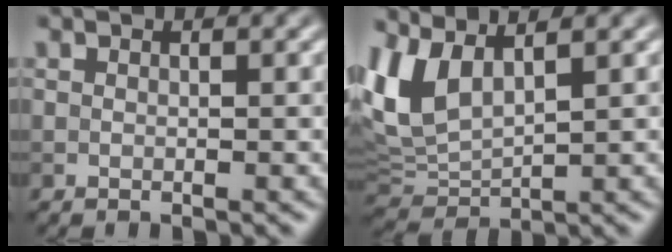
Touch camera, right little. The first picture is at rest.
{"total": 5.7, "force": [2.4, 2.8, 4.2], "torque": [-0.112, 0.000, 0.051]}